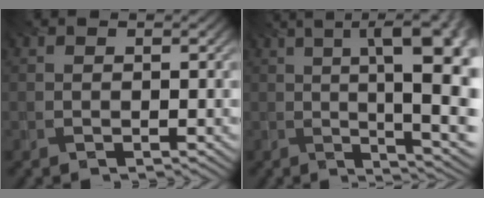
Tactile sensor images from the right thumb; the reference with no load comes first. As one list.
[{"total": 15.8, "force": [1.4, 4.9, 14.9], "torque": [-0.175, 0.037, 0.029]}]